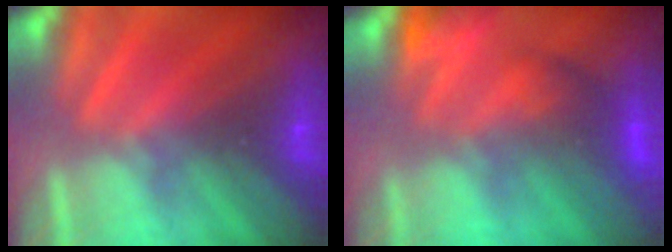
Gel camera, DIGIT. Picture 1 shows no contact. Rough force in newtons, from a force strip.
{"total": 5.0}